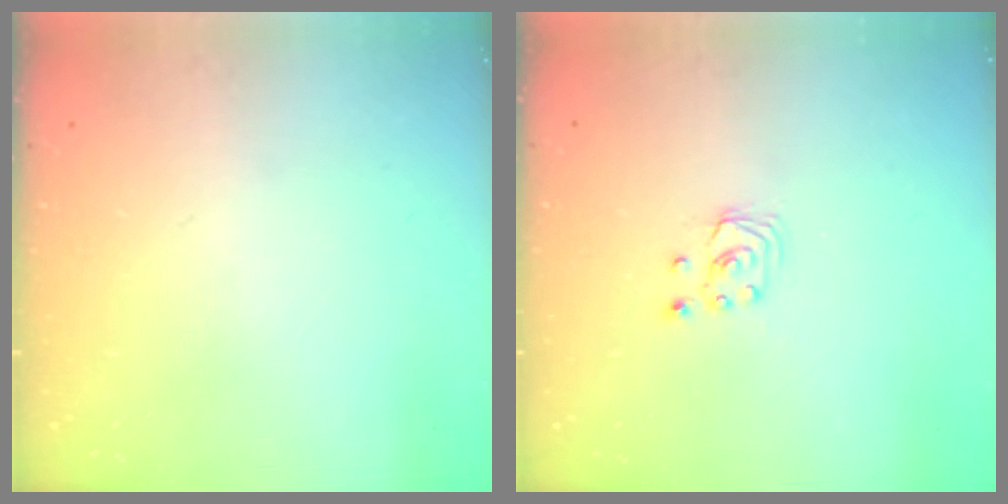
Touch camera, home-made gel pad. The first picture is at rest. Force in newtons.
{"total": 2.7, "press": 2.7, "slide": 0.3}